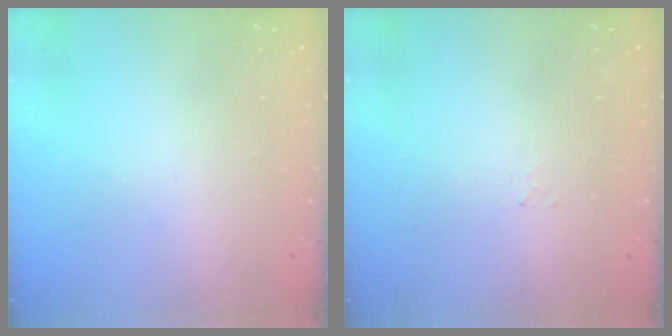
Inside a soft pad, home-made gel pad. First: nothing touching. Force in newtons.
{"total": 1.5, "press": 1.5, "slide": 0.2}